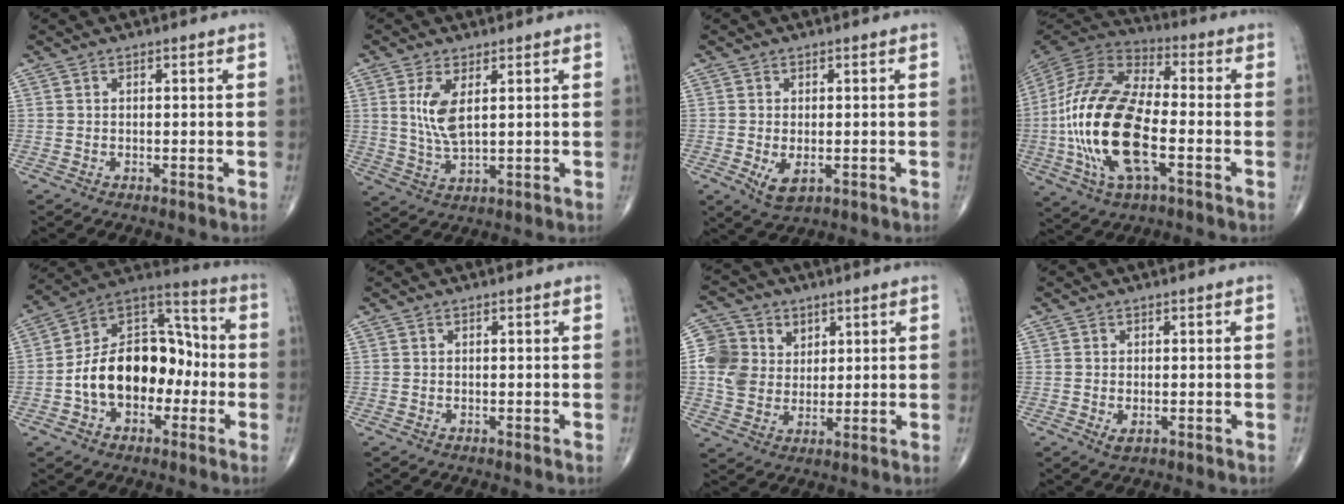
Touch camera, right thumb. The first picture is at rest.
{"total": 6.7, "force": [1.9, 2.7, 5.8], "torque": [-0.124, -0.013, 0.049]}
{"total": 4.1, "force": [-1.0, 2.2, 3.3], "torque": [-0.057, -0.010, -0.008]}
{"total": 23.9, "force": [-4.6, 10.6, 20.9], "torque": [-0.451, 0.013, -0.083]}
{"total": 18.6, "force": [-3.2, 12.3, 13.6], "torque": [-0.191, 0.051, -0.057]}
{"total": 0.0}
{"total": 10.2, "force": [2.9, 8.9, 4.0], "torque": [-0.052, -0.005, 0.056]}
{"total": 1.7, "force": [-0.4, 0.9, 1.4], "torque": [-0.025, -0.003, -0.005]}